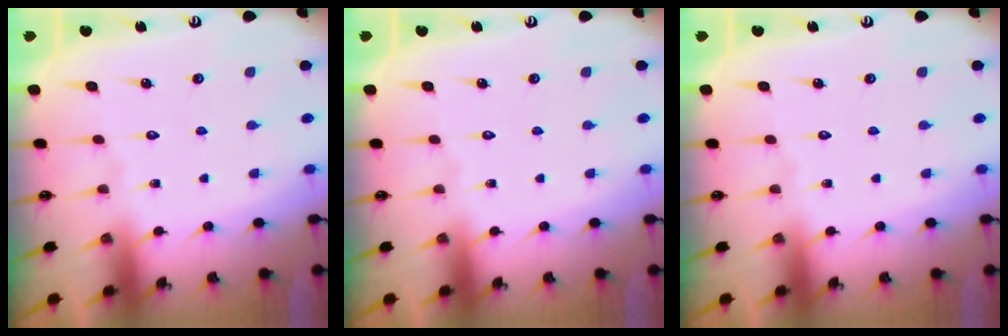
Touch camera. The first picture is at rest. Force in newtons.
{"total": 0.0}
{"total": 0.0}